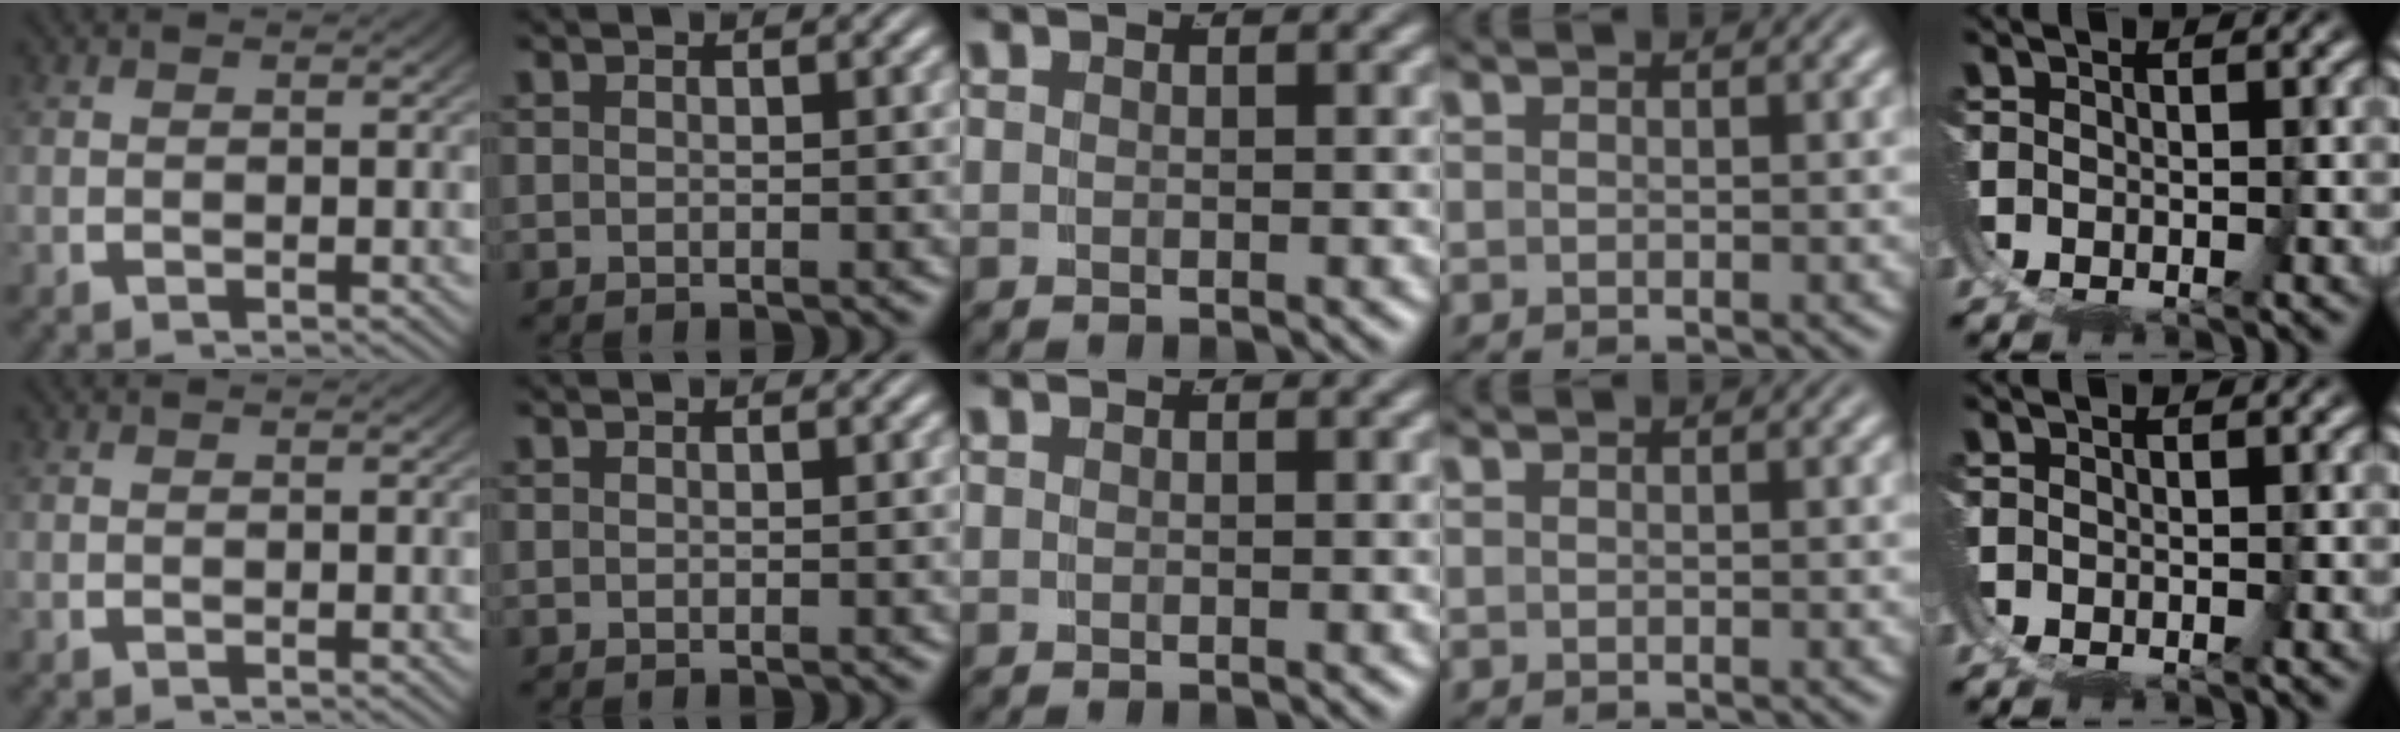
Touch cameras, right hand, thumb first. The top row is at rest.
{}